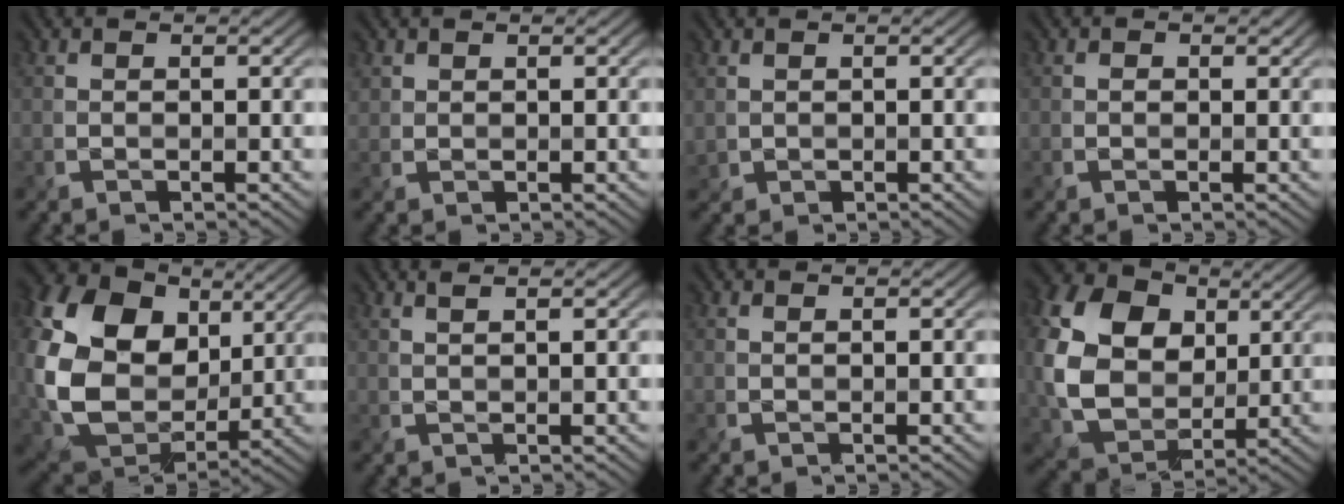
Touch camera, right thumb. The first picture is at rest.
{"total": 1.0, "force": [0.7, 0.6, 0.0], "torque": [-0.001, 0.000, 0.017]}
{"total": 1.1, "force": [0.4, 0.9, 0.4], "torque": [-0.011, -0.002, 0.011]}
{"total": 0.7, "force": [0.1, 0.7, 0.2], "torque": [-0.002, -0.002, -0.001]}
{"total": 20.2, "force": [4.6, 15.6, 12.0], "torque": [-0.325, 0.007, 0.123]}
{"total": 1.5, "force": [1.0, 0.0, 1.1], "torque": [-0.011, 0.000, 0.017]}
{"total": 0.0}
{"total": 14.6, "force": [3.0, 11.1, 9.0], "torque": [-0.228, 0.008, 0.059]}